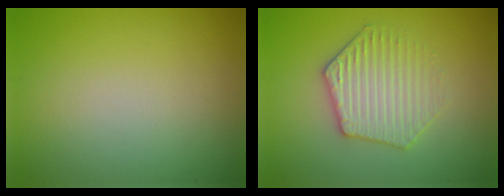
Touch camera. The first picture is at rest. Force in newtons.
{"total": 3.8, "press": 3.7, "slide": 1.2}